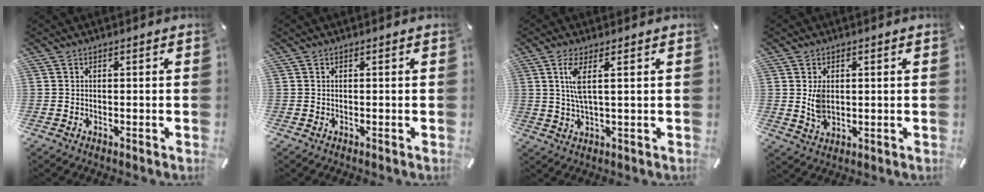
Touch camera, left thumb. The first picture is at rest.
{"total": 0.0}
{"total": 6.1, "force": [1.9, 1.1, 5.6], "torque": [-0.122, -0.006, 0.029]}
{"total": 4.7, "force": [0.9, 3.2, 3.3], "torque": [-0.059, -0.006, 0.014]}